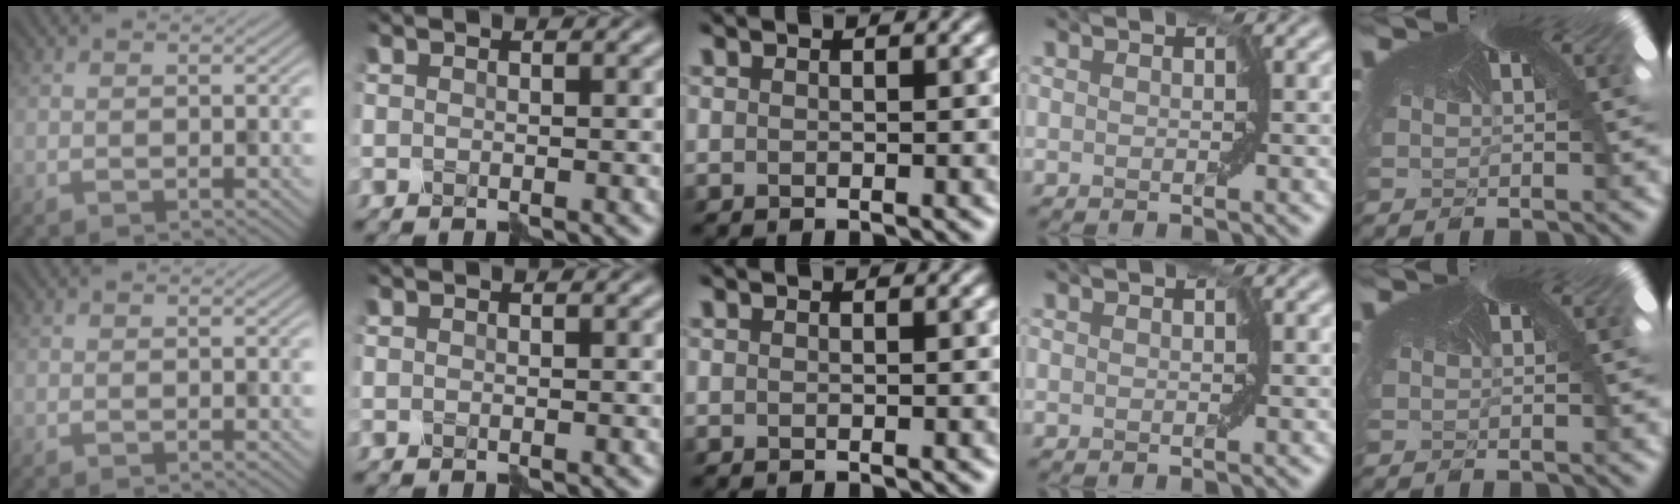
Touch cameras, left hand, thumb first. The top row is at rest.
{}